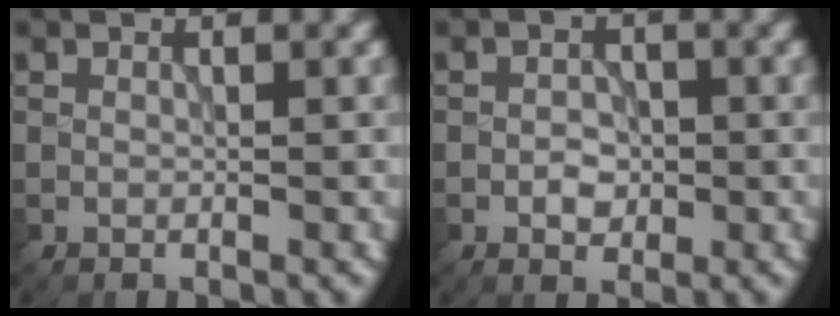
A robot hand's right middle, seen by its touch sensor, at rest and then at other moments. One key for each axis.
{"total": 2.0, "fx": -0.6, "fy": 1.4, "fz": 1.3, "tx": -0.021, "ty": 0.000, "tz": -0.012}